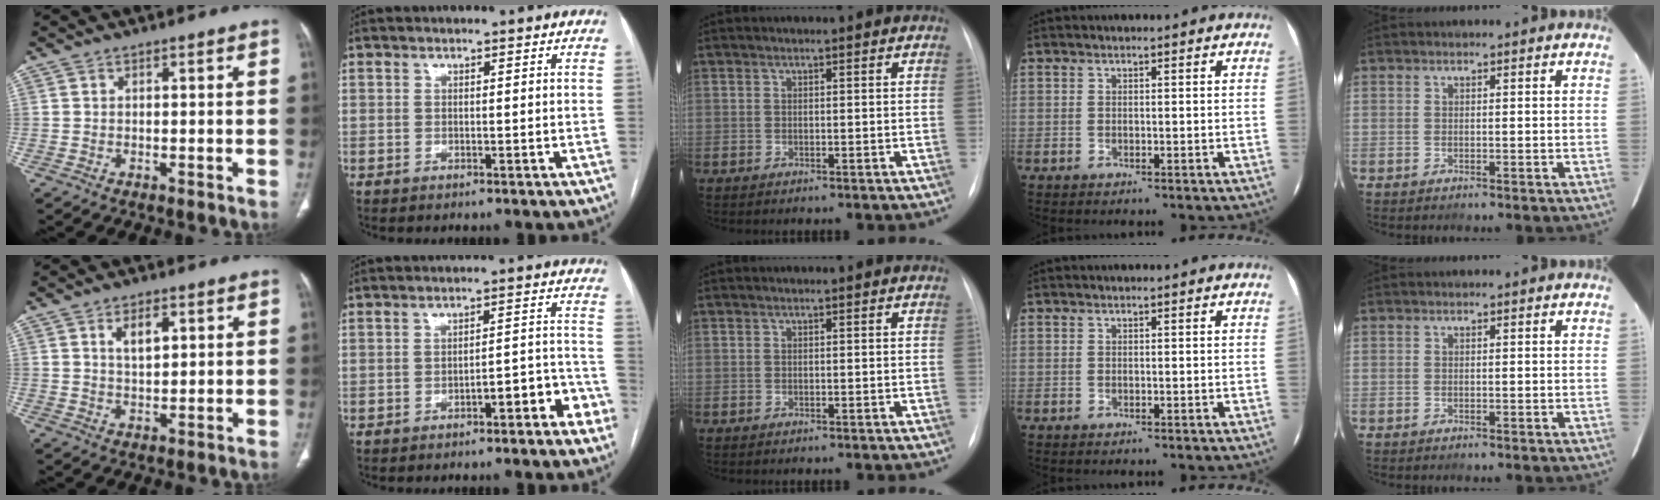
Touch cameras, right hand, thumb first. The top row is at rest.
{"thumb": {"total": 4.8, "force": [1.8, 2.5, 3.7], "torque": [-0.053, -0.010, 0.034]}, "index": {"total": 5.8, "force": [-3.3, 1.6, 4.5], "torque": [-0.047, 0.032, -0.041]}}